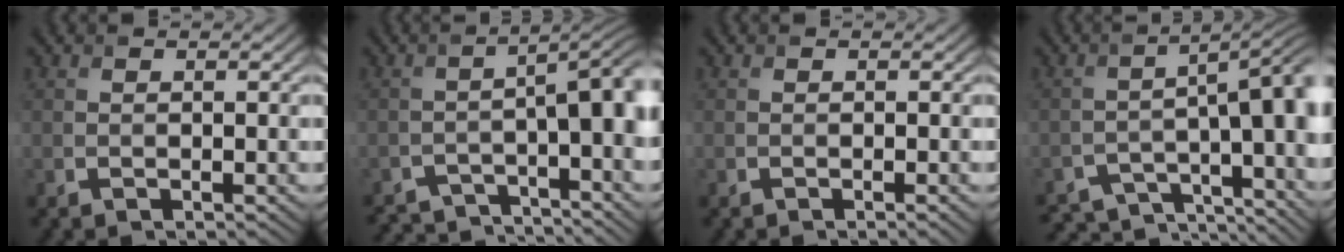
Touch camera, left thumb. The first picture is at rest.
{"total": 7.9, "force": [-5.3, 1.9, 5.5], "torque": [-0.074, -0.006, -0.079]}
{"total": 0.7, "force": [-0.2, 0.2, 0.6], "torque": [-0.006, 0.002, -0.007]}
{"total": 10.3, "force": [-7.2, 3.0, 6.7], "torque": [-0.098, -0.013, -0.098]}